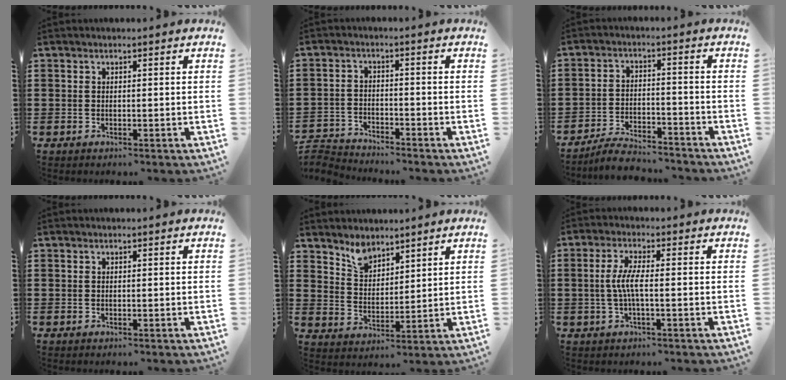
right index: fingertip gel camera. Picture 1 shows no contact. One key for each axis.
{"total": 3.3, "fx": -3.2, "fy": 0.3, "fz": -0.2, "tx": -0.013, "ty": -0.003, "tz": -0.073}
{"total": 5.1, "fx": -4.9, "fy": 0.6, "fz": 1.2, "tx": -0.021, "ty": 0.007, "tz": -0.096}
{"total": 0.0}
{"total": 4.4, "fx": 3.9, "fy": 1.9, "fz": 1.0, "tx": -0.035, "ty": -0.003, "tz": 0.073}
{"total": 4.3, "fx": -0.5, "fy": 0.6, "fz": 4.2, "tx": -0.099, "ty": -0.008, "tz": -0.019}